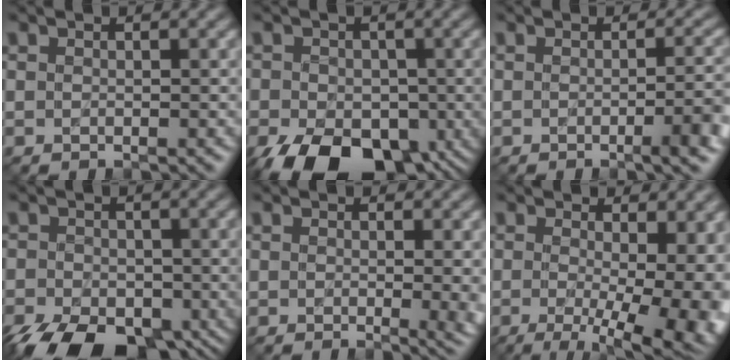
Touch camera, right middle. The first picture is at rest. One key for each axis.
{"total": 11.1, "fx": -5.5, "fy": 6.9, "fz": 6.8, "tx": -0.101, "ty": -0.039, "tz": -0.089}
{"total": 4.5, "fx": -1.4, "fy": 1.2, "fz": 4.1, "tx": -0.039, "ty": 0.000, "tz": -0.021}
{"total": 9.8, "fx": -5.4, "fy": 5.5, "fz": 6.0, "tx": -0.106, "ty": -0.039, "tz": -0.084}
{"total": 4.4, "fx": 0.2, "fy": 1.9, "fz": 4.0, "tx": -0.021, "ty": -0.001, "tz": 0.003}
{"total": 13.8, "fx": -1.3, "fy": 5.5, "fz": 12.6, "tx": -0.143, "ty": -0.009, "tz": -0.006}